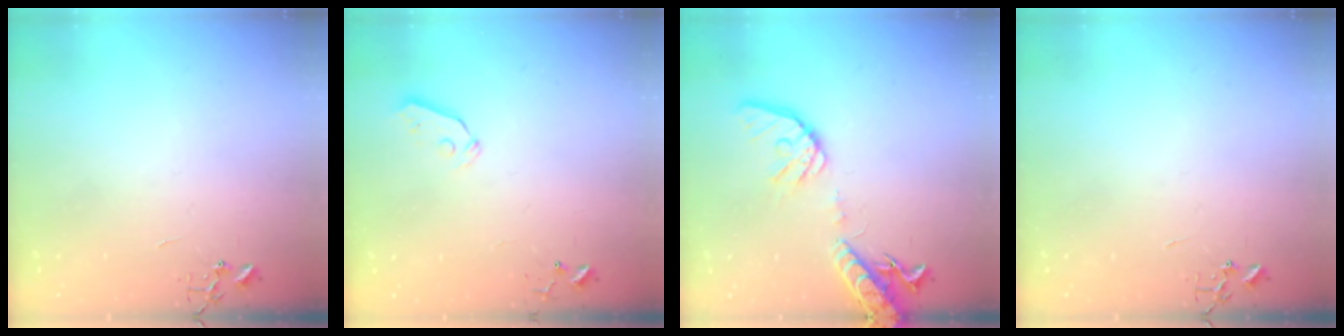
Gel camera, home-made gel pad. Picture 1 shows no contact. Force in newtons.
{"total": 4.0, "press": 3.9, "slide": 0.8}
{"total": 16.0, "press": 15.8, "slide": 2.5}
{"total": 0.0}